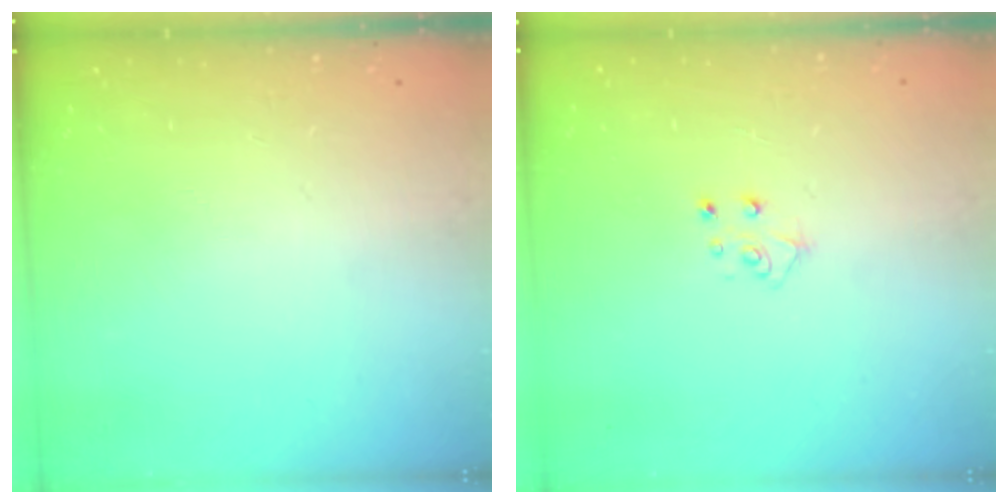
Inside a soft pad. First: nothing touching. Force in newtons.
{"total": 5.1, "press": 5.1, "slide": 0.5}